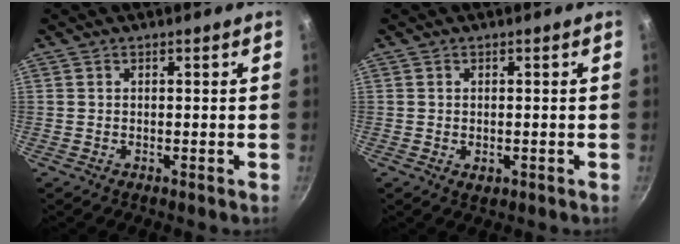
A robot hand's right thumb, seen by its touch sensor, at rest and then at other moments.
{"total": 1.7, "force": [-0.4, 1.1, 1.2], "torque": [-0.018, -0.002, -0.003]}